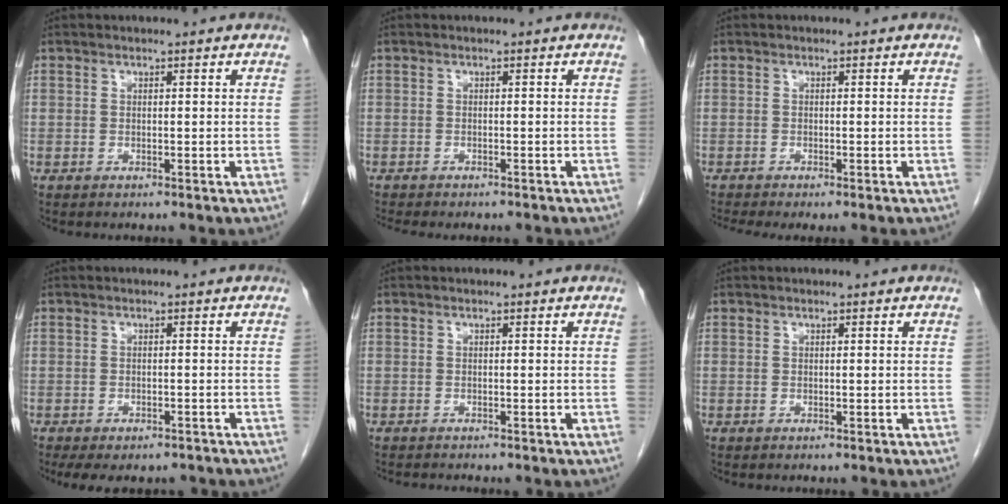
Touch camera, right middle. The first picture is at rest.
{"total": 5.7, "force": [-5.1, 1.4, 2.3], "torque": [-0.027, -0.006, -0.068]}
{"total": 2.3, "force": [-1.8, 0.0, 1.3], "torque": [-0.024, -0.006, -0.031]}
{"total": 7.8, "force": [-6.3, 3.3, 3.3], "torque": [-0.046, -0.001, -0.081]}
{"total": 1.1, "force": [-1.0, 0.1, 0.2], "torque": [-0.008, -0.003, -0.016]}
{"total": 0.0}